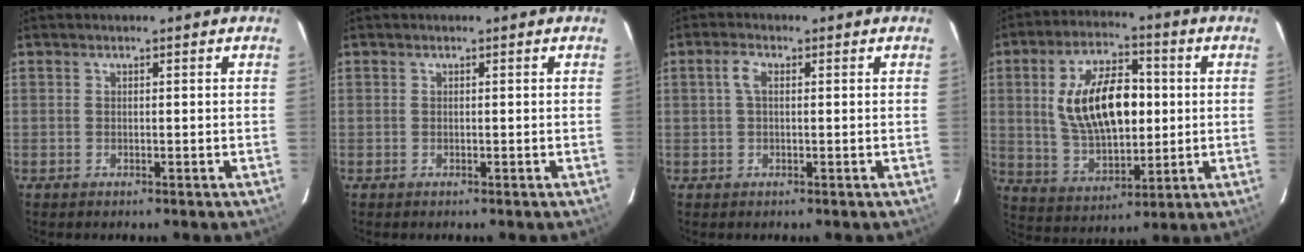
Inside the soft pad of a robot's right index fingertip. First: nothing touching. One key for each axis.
{"total": 0.0}
{"total": 2.3, "fx": 0.5, "fy": 1.0, "fz": 2.1, "tx": -0.045, "ty": 0.007, "tz": 0.007}
{"total": 16.6, "fx": 2.1, "fy": 8.6, "fz": 14.0, "tx": -0.257, "ty": 0.013, "tz": 0.051}